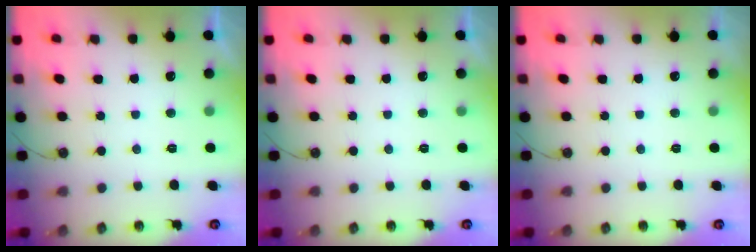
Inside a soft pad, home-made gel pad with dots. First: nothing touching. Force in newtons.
{"total": 0.0}
{"total": 0.0}